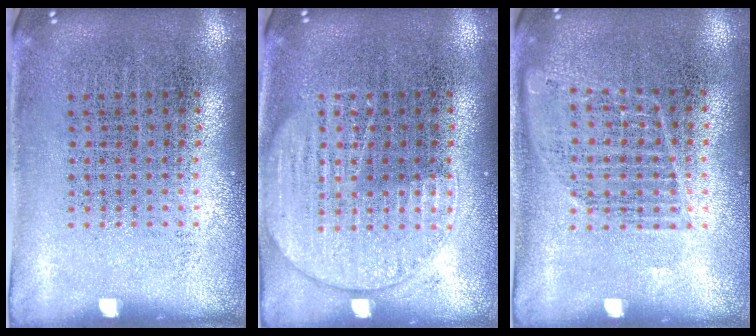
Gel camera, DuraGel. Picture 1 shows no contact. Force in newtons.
{"total": 2.0, "press": 1.9, "slide": 0.3}
{"total": 1.0, "press": 1.0, "slide": 0.3}